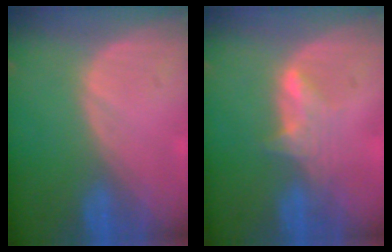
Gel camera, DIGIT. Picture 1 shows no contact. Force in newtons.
{"total": 2.9, "press": 2.9, "slide": 0.4}